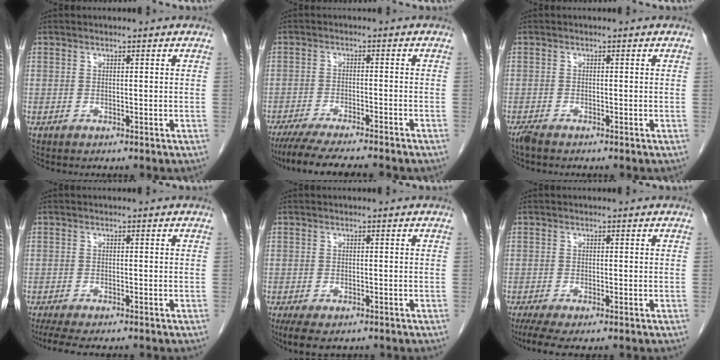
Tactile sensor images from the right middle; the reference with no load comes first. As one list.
[{"total": 12.8, "force": [-11.0, 0.7, 6.4], "torque": [-0.088, -0.024, -0.165]}, {"total": 1.4, "force": [-1.2, 0.2, 0.6], "torque": [-0.022, -0.005, -0.025]}, {"total": 6.6, "force": [-5.4, 1.2, 3.7], "torque": [-0.055, -0.015, -0.082]}, {"total": 5.0, "force": [-3.5, 2.0, 3.0], "torque": [-0.053, -0.013, -0.052]}, {"total": 4.9, "force": [-3.4, 0.8, 3.4], "torque": [-0.061, -0.016, -0.056]}]